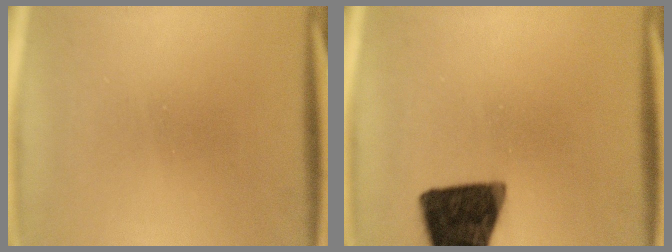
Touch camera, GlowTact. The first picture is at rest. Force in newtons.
{"total": 15.0}